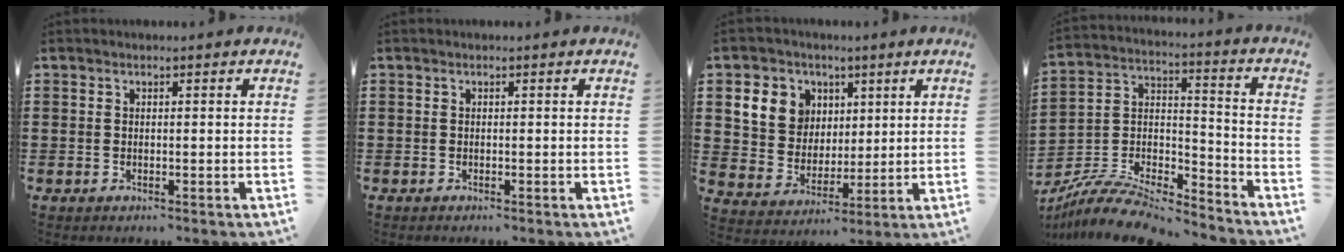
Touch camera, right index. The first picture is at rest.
{"total": 0.0}
{"total": 8.2, "force": [3.5, 7.2, 2.0], "torque": [-0.072, 0.010, 0.069]}
{"total": 9.2, "force": [-8.5, 1.9, 3.0], "torque": [-0.056, 0.016, -0.168]}